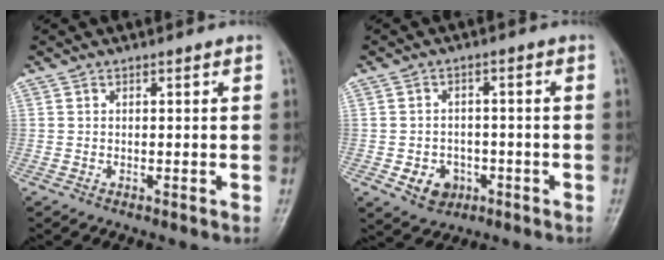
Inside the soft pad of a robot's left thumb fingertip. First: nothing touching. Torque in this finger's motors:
{"motor_torque": [-0.04, 0.06, -0.05, 0.11, 0.00]}